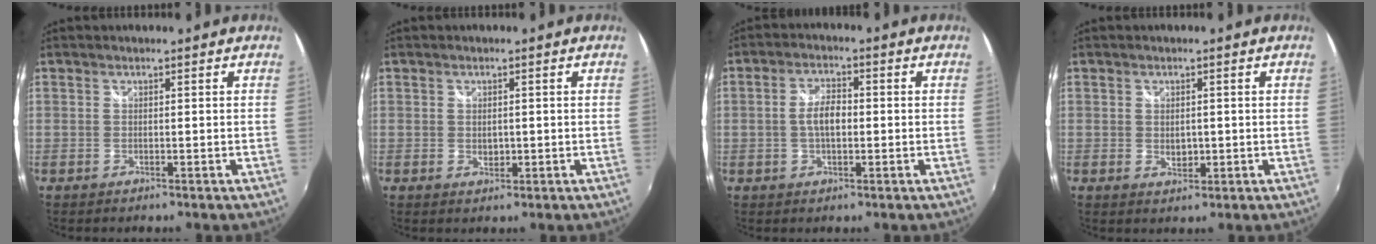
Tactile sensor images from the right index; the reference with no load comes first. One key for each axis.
{"total": 2.0, "fx": -0.1, "fy": 1.5, "fz": 1.3, "tx": -0.020, "ty": 0.000, "tz": -0.001}
{"total": 4.9, "fx": -0.4, "fy": 2.4, "fz": 4.2, "tx": -0.082, "ty": 0.008, "tz": -0.006}
{"total": 2.8, "fx": -0.2, "fy": 2.1, "fz": 1.9, "tx": -0.029, "ty": -0.002, "tz": -0.001}